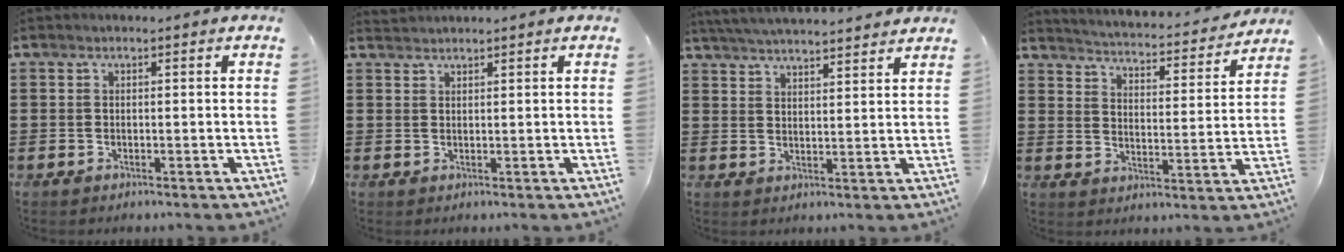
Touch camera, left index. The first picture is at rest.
{"total": 1.2, "force": [1.2, 0.1, 0.0], "torque": [-0.003, -0.001, 0.024]}
{"total": 4.4, "force": [4.3, -0.3, 0.7], "torque": [-0.028, -0.021, 0.077]}
{"total": 3.2, "force": [3.2, -0.3, 0.3], "torque": [-0.029, -0.035, 0.045]}